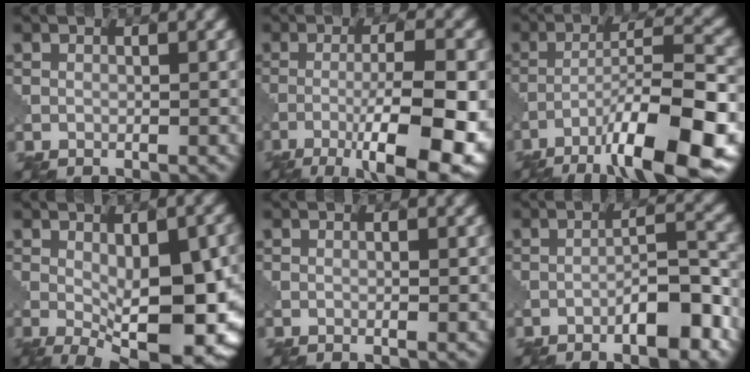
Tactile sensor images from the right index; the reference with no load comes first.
{"total": 11.4, "force": [-4.7, 2.9, 10.0], "torque": [-0.156, -0.009, -0.071]}
{"total": 11.1, "force": [-6.6, 1.9, 8.7], "torque": [-0.138, 0.017, -0.110]}
{"total": 10.3, "force": [-1.9, 3.7, 9.5], "torque": [-0.154, -0.015, -0.023]}
{"total": 0.6, "force": [0.0, 0.1, 0.6], "torque": [-0.010, -0.002, -0.001]}
{"total": 5.3, "force": [-2.8, 1.2, 4.3], "torque": [-0.060, 0.013, -0.045]}